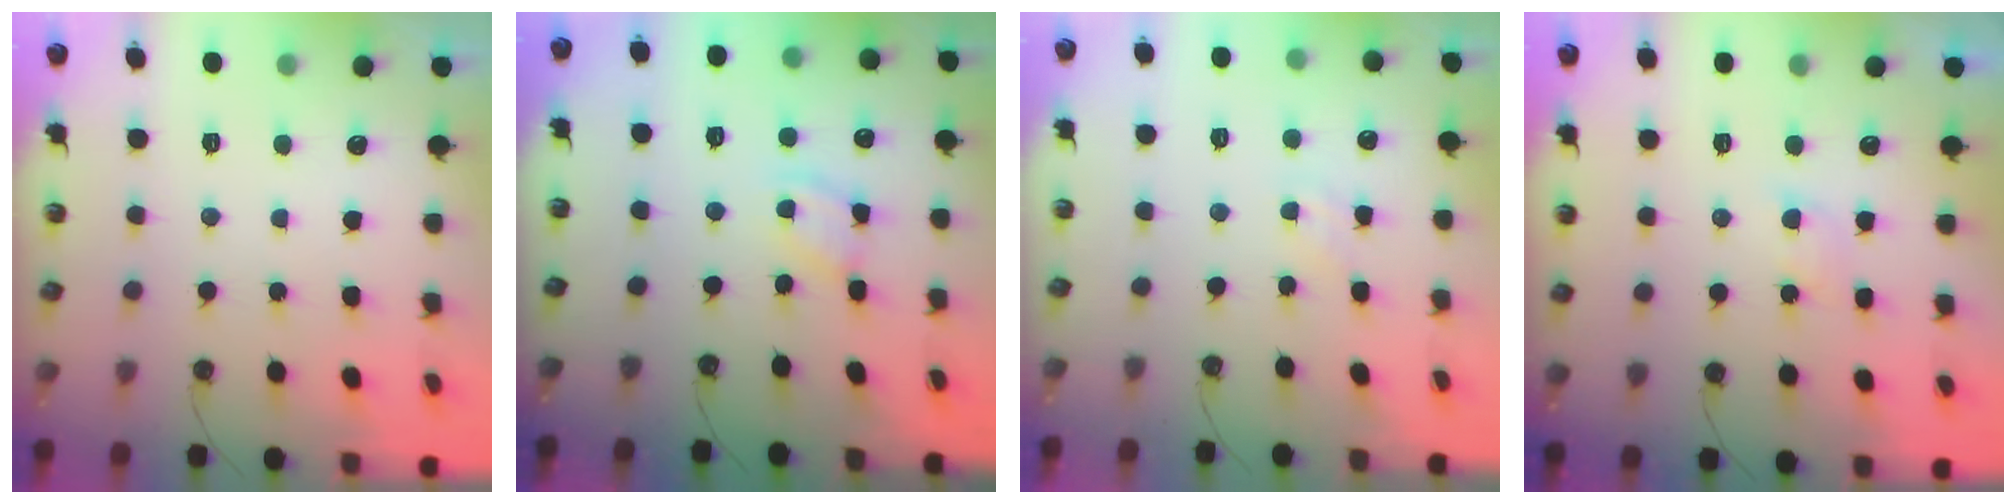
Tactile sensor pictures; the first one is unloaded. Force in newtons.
{"total": 3.5, "press": 3.5, "slide": 0.2}
{"total": 1.1, "press": 1.1, "slide": 0.2}
{"total": 3.2, "press": 3.2, "slide": 0.6}